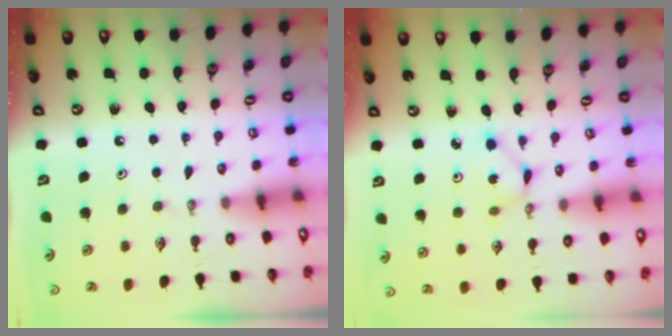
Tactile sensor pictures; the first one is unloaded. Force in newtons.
{"total": 1.9, "press": 1.9, "slide": 0.2}